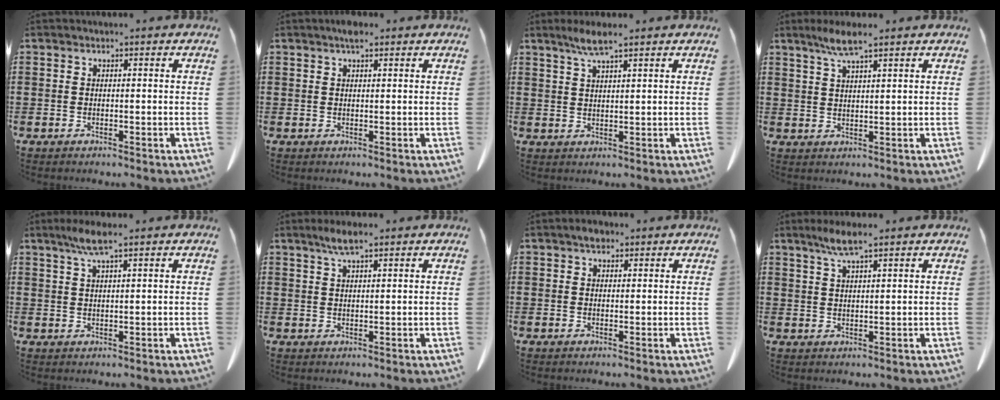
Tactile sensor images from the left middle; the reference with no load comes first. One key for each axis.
{"total": 1.9, "fx": 1.3, "fy": 0.6, "fz": 1.2, "tx": -0.028, "ty": 0.003, "tz": 0.023}
{"total": 3.9, "fx": 2.6, "fy": 0.4, "fz": 2.9, "tx": -0.063, "ty": 0.003, "tz": 0.046}
{"total": 4.7, "fx": 3.1, "fy": 0.4, "fz": 3.5, "tx": -0.076, "ty": 0.002, "tz": 0.055}
{"total": 4.4, "fx": 2.7, "fy": 0.5, "fz": 3.4, "tx": -0.074, "ty": 0.005, "tz": 0.047}
{"total": 3.4, "fx": 2.2, "fy": 0.6, "fz": 2.5, "tx": -0.052, "ty": 0.004, "tz": 0.038}
{"total": 2.0, "fx": 1.4, "fy": 1.1, "fz": 1.0, "tx": -0.015, "ty": 0.002, "tz": 0.023}
{"total": 4.2, "fx": 2.8, "fy": 0.3, "fz": 3.1, "tx": -0.069, "ty": 0.004, "tz": 0.049}